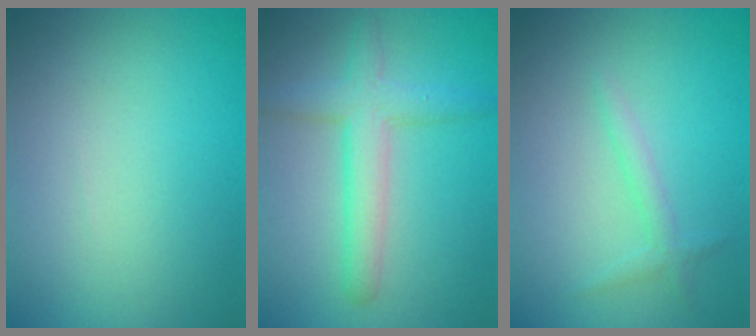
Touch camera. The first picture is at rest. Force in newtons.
{"total": 3.8, "press": 3.8, "slide": 0.2}
{"total": 1.3, "press": 1.3, "slide": 0.1}